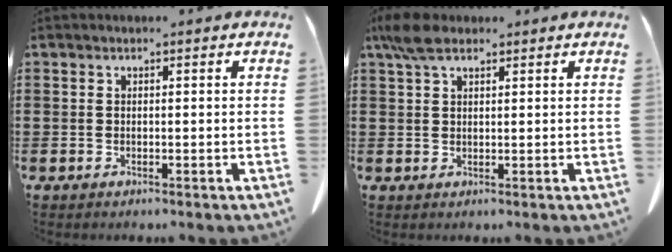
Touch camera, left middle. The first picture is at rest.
{"total": 4.3, "force": [2.6, 1.8, 2.8], "torque": [-0.071, 0.003, 0.048]}